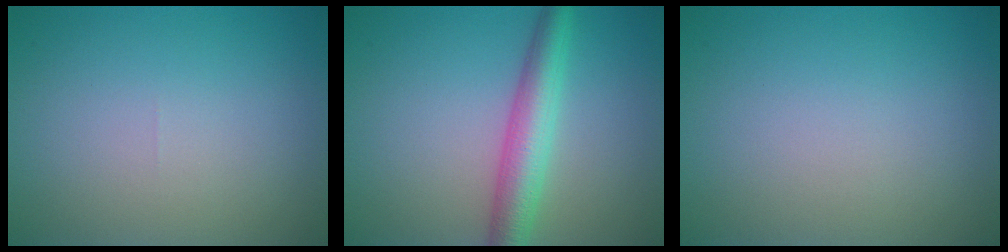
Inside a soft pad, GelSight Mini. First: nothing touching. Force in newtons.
{"total": 4.6, "press": 4.6, "slide": 0.0}
{"total": 0.0}